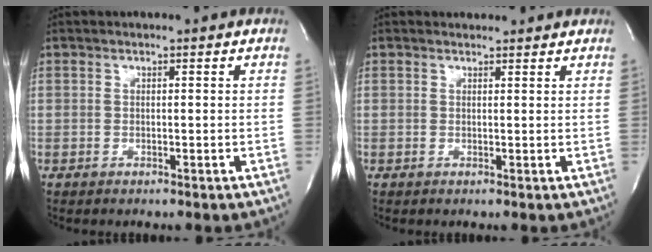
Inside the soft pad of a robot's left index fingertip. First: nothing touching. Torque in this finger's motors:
{"motor_torque": [0.20, -0.27, -0.04, -0.01]}